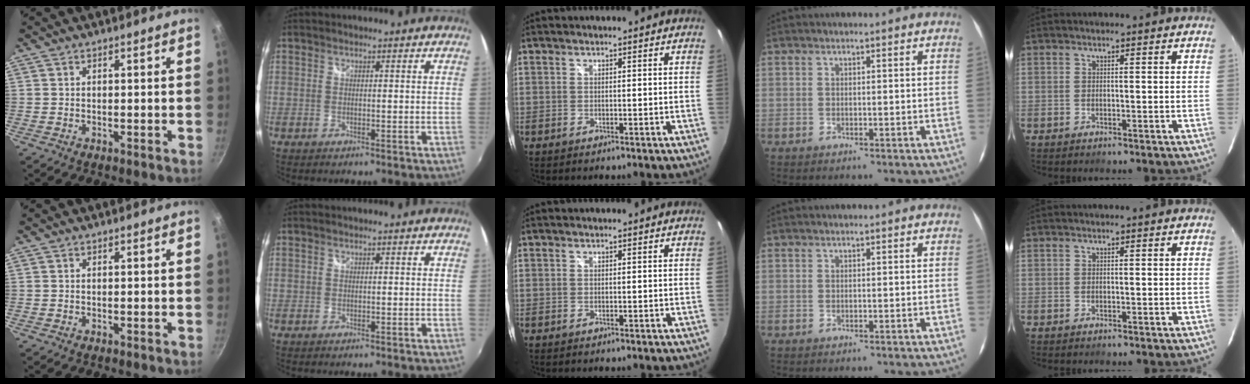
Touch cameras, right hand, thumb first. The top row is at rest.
{}